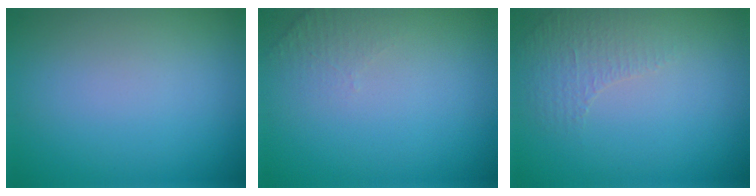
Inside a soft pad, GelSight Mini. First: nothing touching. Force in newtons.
{"total": 1.3, "press": 1.2, "slide": 0.3}
{"total": 1.1, "press": 0.7, "slide": 0.8}